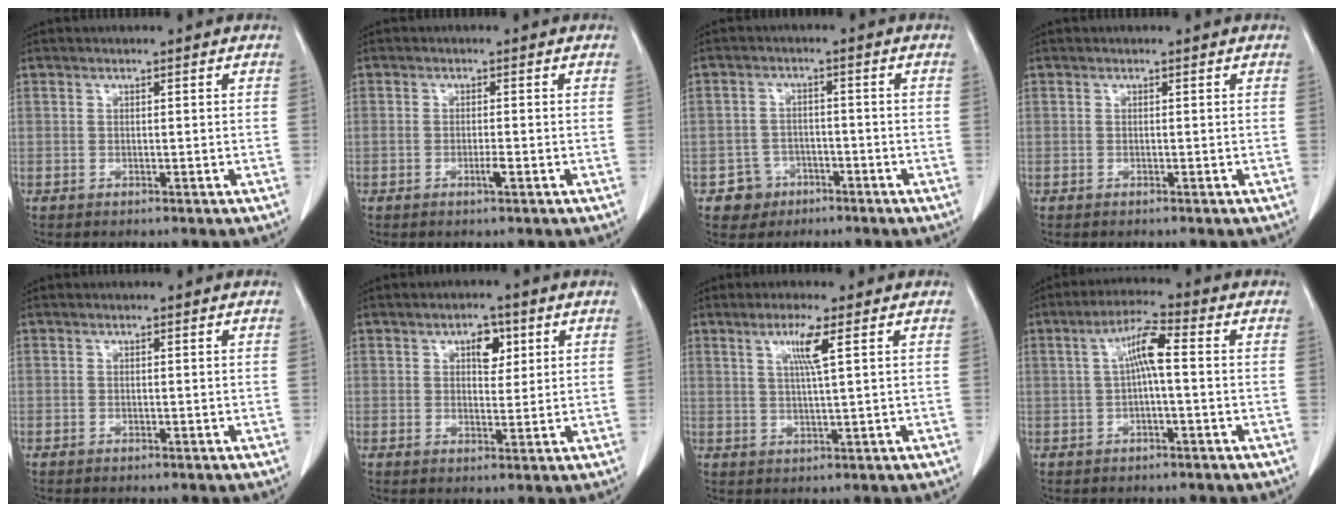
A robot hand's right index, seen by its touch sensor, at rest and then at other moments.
{"total": 1.4, "force": [-0.6, 0.1, 1.3], "torque": [-0.024, -0.001, -0.011]}
{"total": 4.3, "force": [-2.3, 3.6, 0.0], "torque": [0.006, 0.015, -0.035]}
{"total": 0.0}
{"total": 0.0}
{"total": 4.0, "force": [1.7, 2.2, 2.9], "torque": [-0.041, 0.006, 0.026]}
{"total": 4.4, "force": [1.8, -0.6, 4.0], "torque": [-0.078, -0.002, 0.035]}
{"total": 5.5, "force": [0.5, 0.6, 5.5], "torque": [-0.103, 0.017, 0.009]}